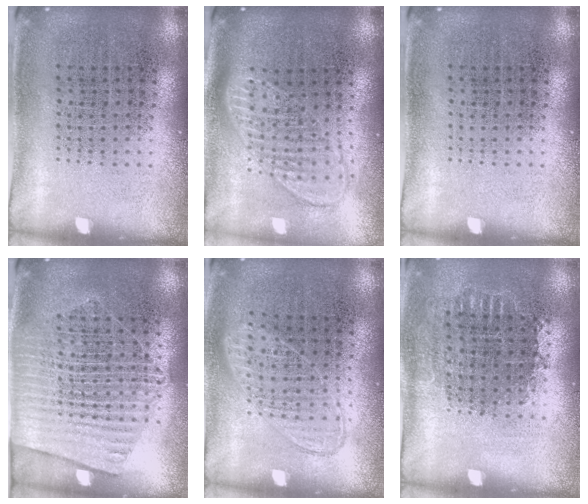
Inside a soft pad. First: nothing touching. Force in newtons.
{"total": 1.8, "press": 1.5, "slide": 1.0}
{"total": 0.0}
{"total": 1.6, "press": 1.5, "slide": 0.6}
{"total": 1.0, "press": 0.9, "slide": 0.4}
{"total": 0.7, "press": 0.7, "slide": 0.3}